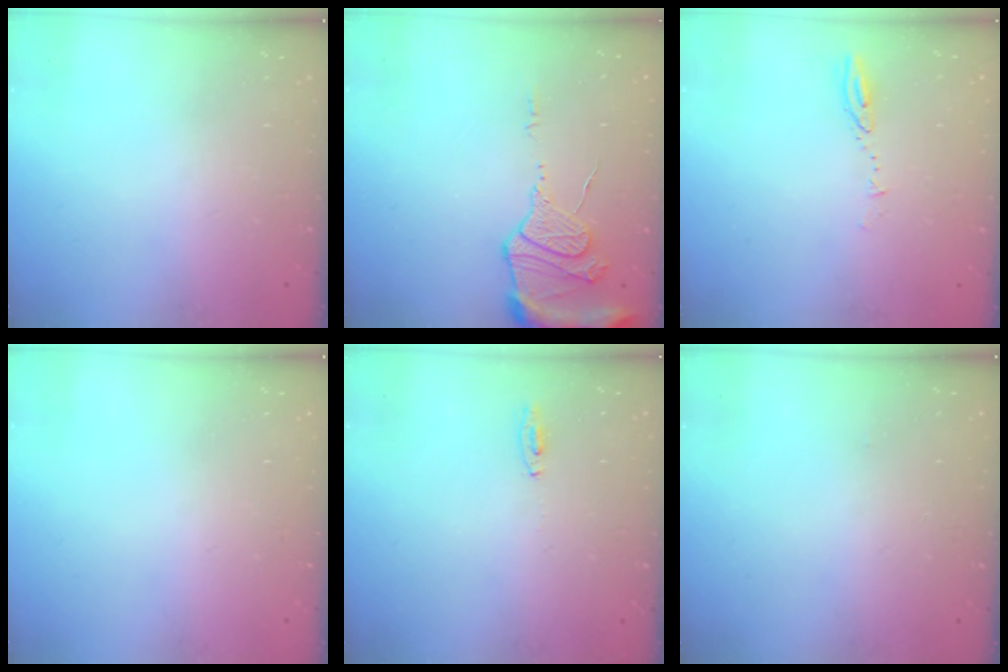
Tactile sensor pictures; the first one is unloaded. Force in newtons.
{"total": 12.5, "press": 12.4, "slide": 1.1}
{"total": 4.5, "press": 4.4, "slide": 0.5}
{"total": 0.0}
{"total": 15.9, "press": 4.3, "slide": 15.3}
{"total": 9.0, "press": 1.4, "slide": 8.9}